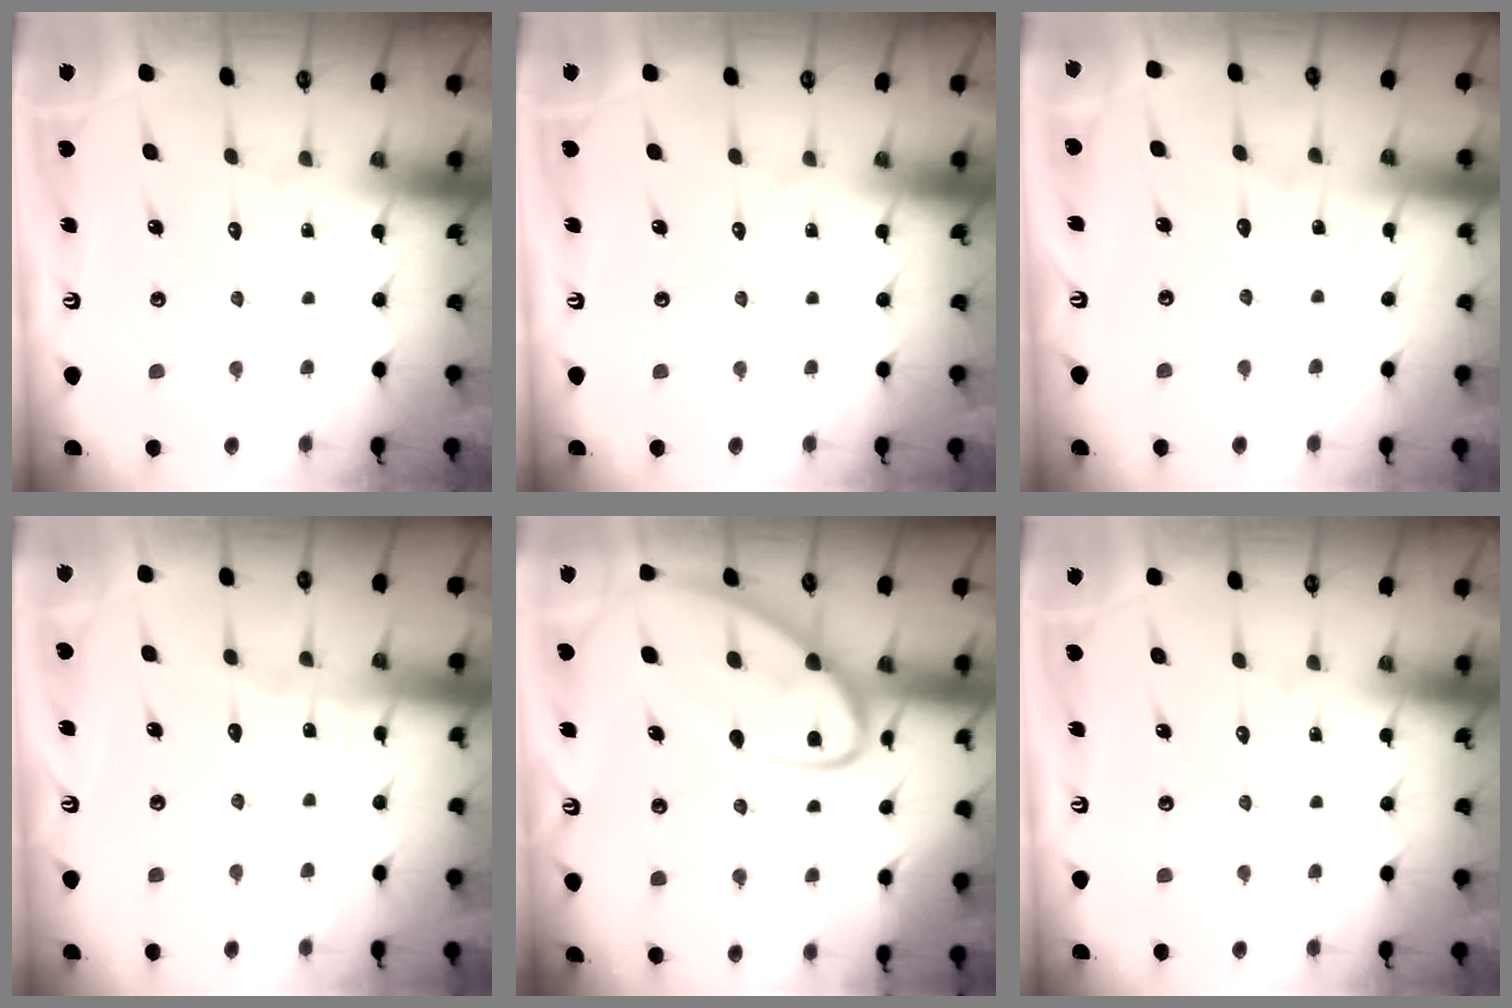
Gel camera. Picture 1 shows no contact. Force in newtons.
{"total": 0.0}
{"total": 2.7, "press": 2.7, "slide": 0.2}
{"total": 3.1, "press": 3.1, "slide": 0.3}
{"total": 13.8, "press": 13.8, "slide": 1.0}
{"total": 0.0}